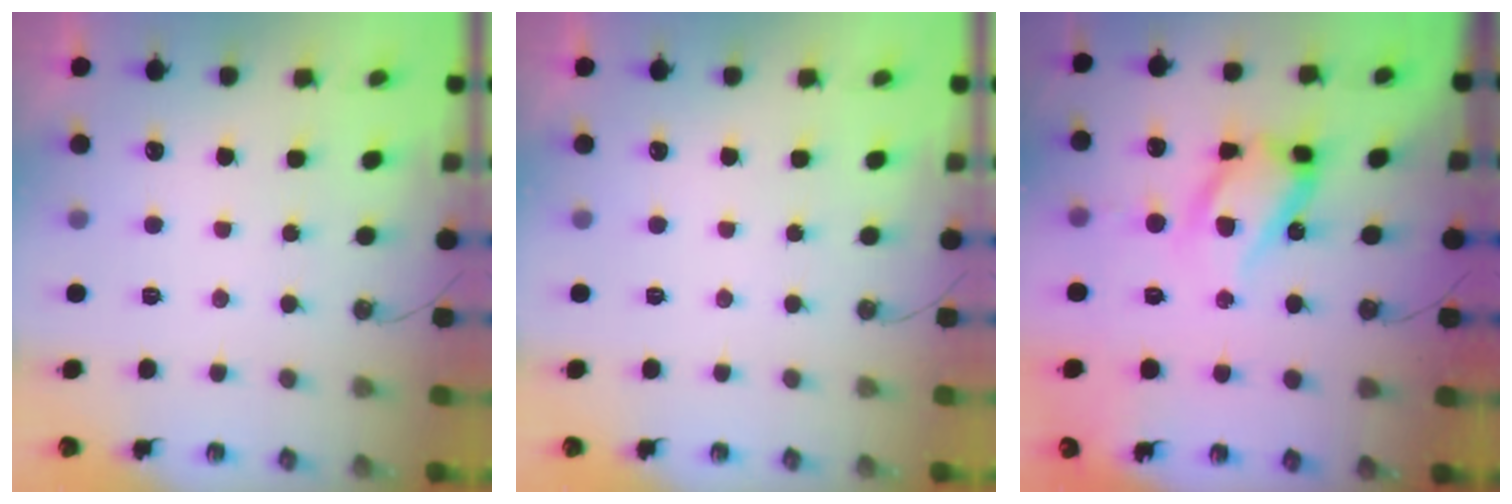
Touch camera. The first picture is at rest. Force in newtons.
{"total": 0.0}
{"total": 17.2, "press": 17.2, "slide": 1.4}